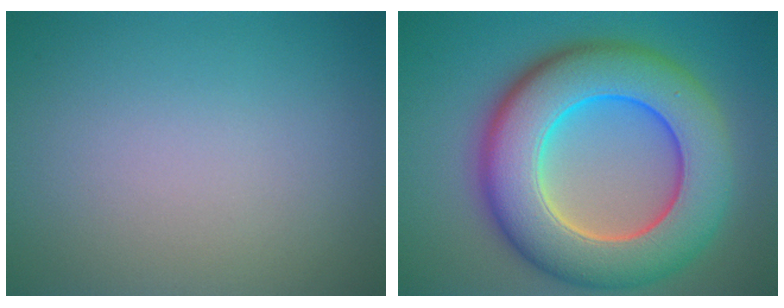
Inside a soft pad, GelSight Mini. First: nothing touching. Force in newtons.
{"total": 12.4, "press": 12.4, "slide": 0.9}